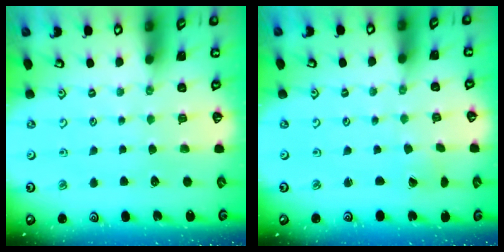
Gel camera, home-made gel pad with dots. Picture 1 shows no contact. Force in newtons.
{"total": 0.0}